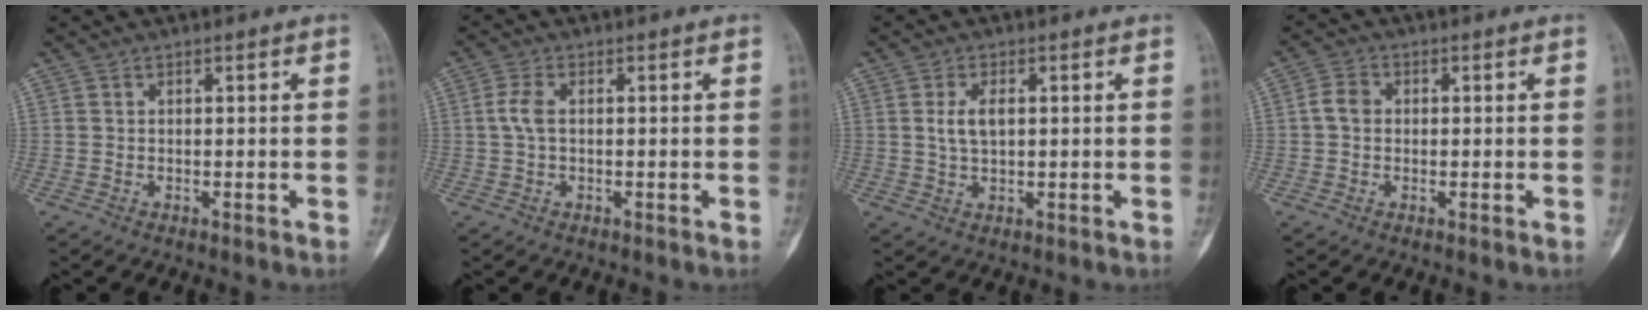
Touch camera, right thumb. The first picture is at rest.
{"total": 3.0, "force": [0.2, 1.5, 2.6], "torque": [-0.067, 0.007, 0.003]}
{"total": 4.0, "force": [0.7, 2.0, 3.3], "torque": [-0.066, 0.000, 0.014]}
{"total": 3.2, "force": [0.0, 2.6, 1.8], "torque": [-0.032, 0.009, -0.004]}